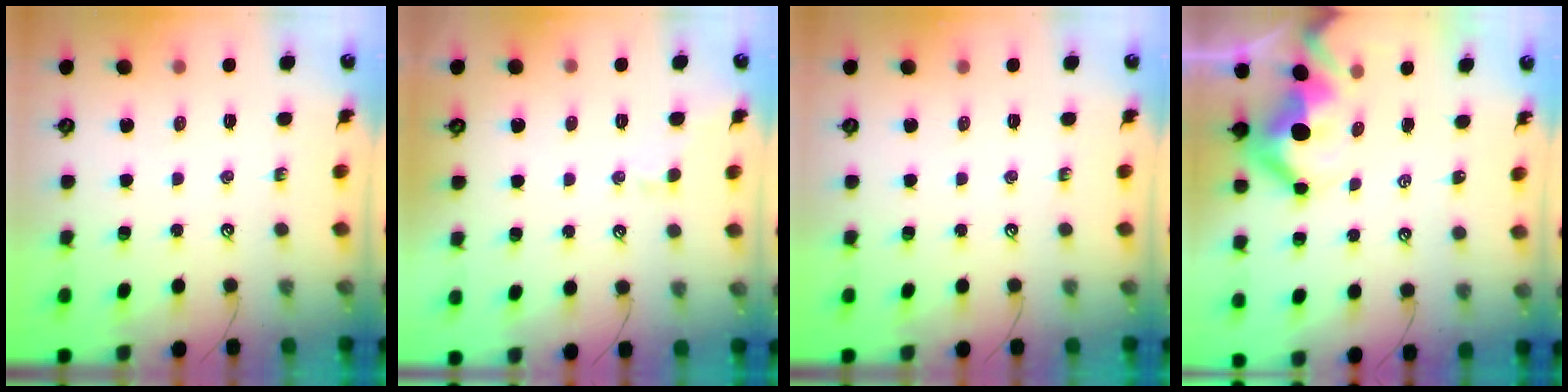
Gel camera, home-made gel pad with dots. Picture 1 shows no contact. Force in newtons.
{"total": 0.9, "press": 0.7, "slide": 0.6}
{"total": 0.0}
{"total": 9.4, "press": 9.4, "slide": 1.2}